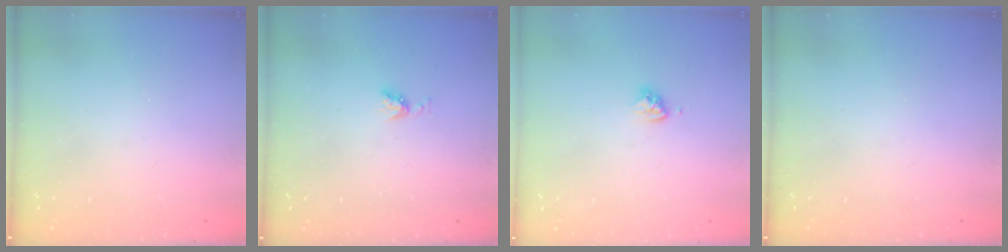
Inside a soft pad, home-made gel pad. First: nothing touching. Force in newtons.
{"total": 3.7, "press": 3.7, "slide": 0.5}
{"total": 3.4, "press": 3.3, "slide": 0.6}
{"total": 0.0}